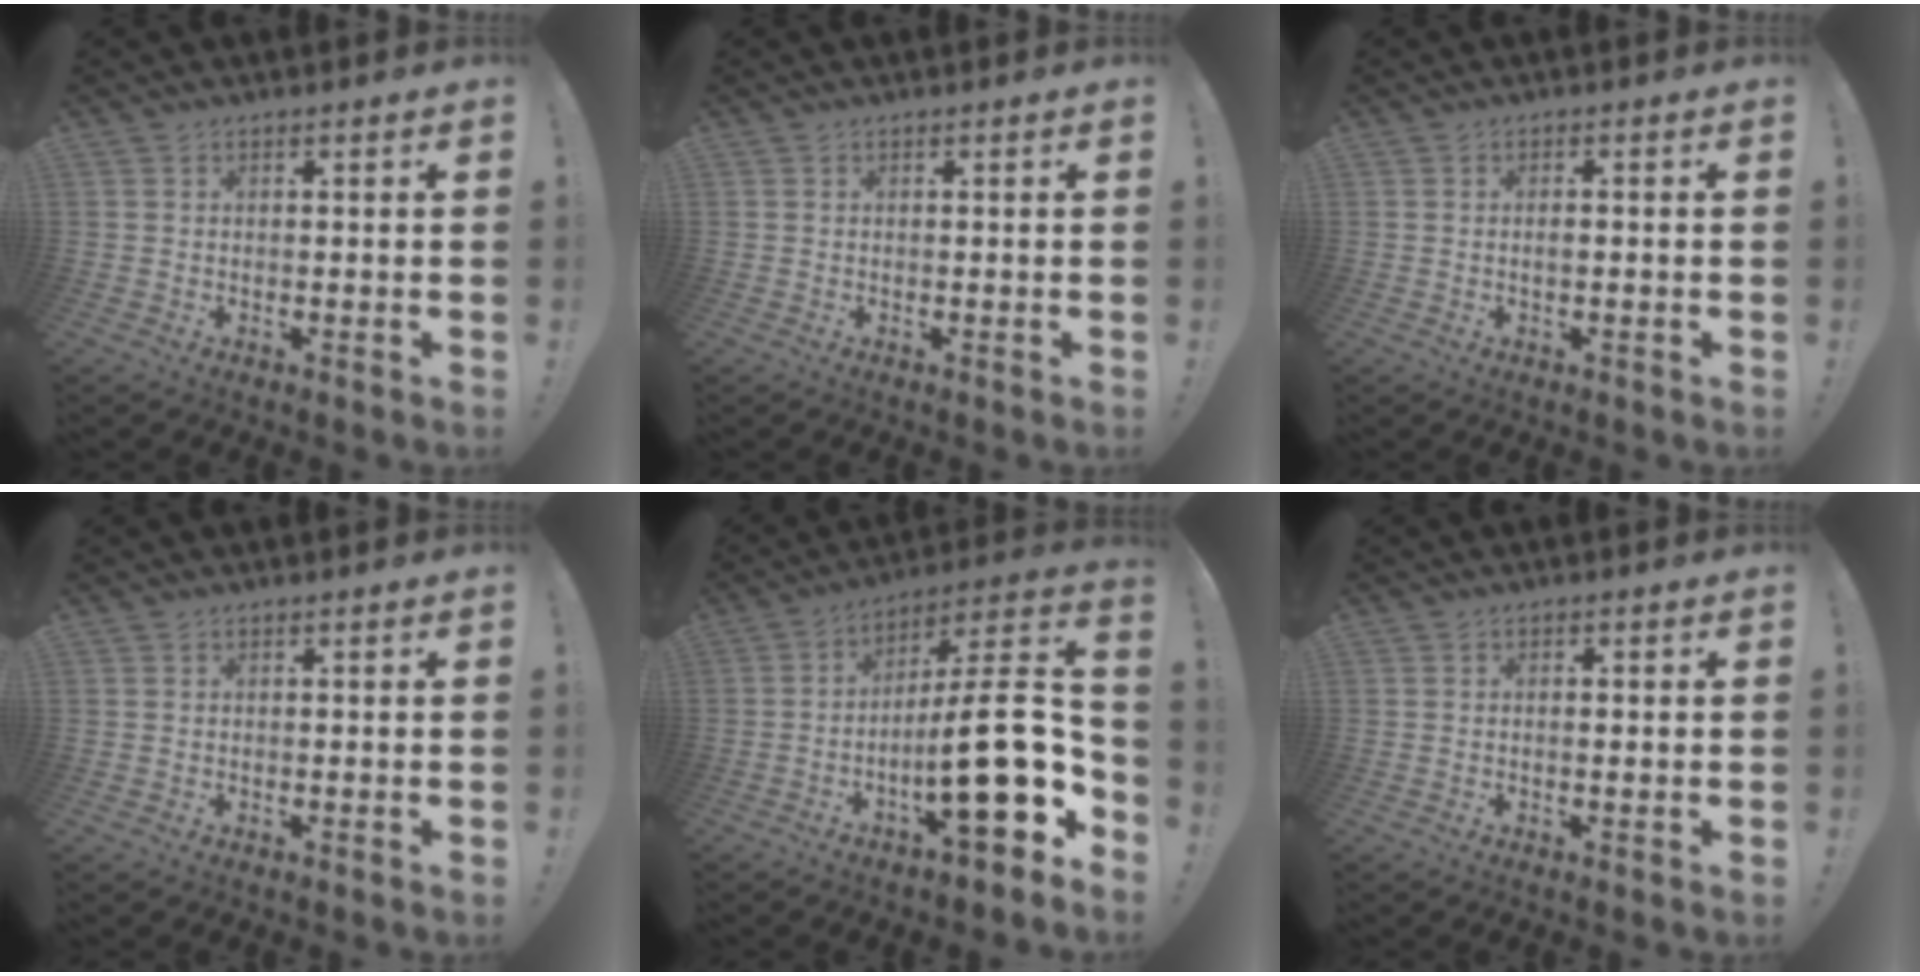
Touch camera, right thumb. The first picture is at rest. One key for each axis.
{"total": 0.0}
{"total": 1.6, "fx": -0.8, "fy": 0.2, "fz": 1.3, "tx": -0.020, "ty": 0.000, "tz": -0.016}
{"total": 0.0}
{"total": 23.1, "fx": -5.7, "fy": 5.5, "fz": 21.7, "tx": -0.343, "ty": 0.014, "tz": -0.091}
{"total": 1.2, "fx": -0.3, "fy": 0.0, "fz": 1.1, "tx": -0.015, "ty": -0.002, "tz": -0.008}